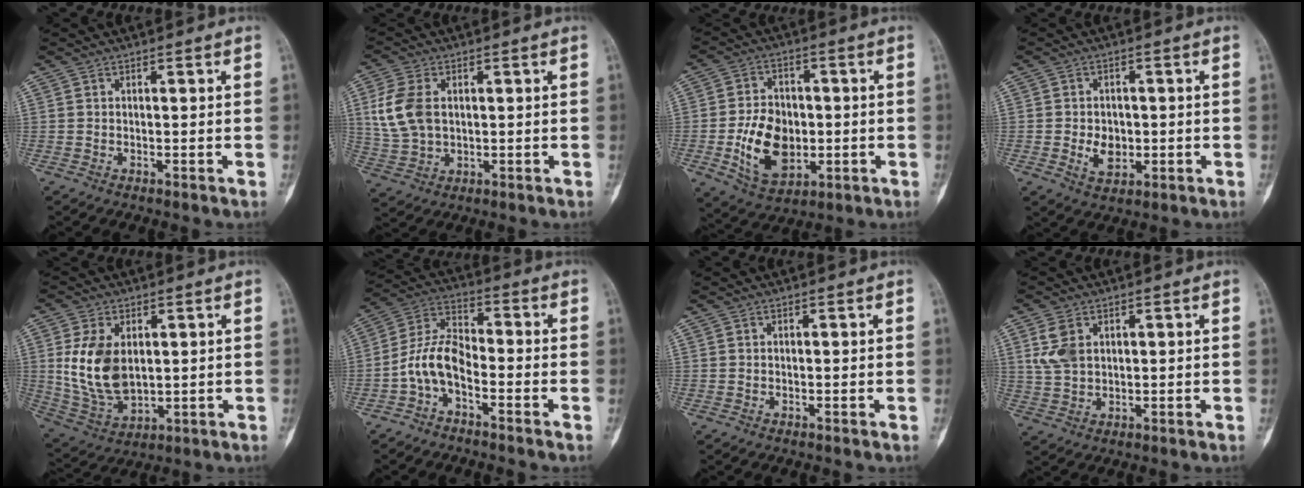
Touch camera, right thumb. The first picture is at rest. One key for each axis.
{"total": 9.7, "fx": 1.7, "fy": 6.5, "fz": 6.9, "tx": -0.150, "ty": 0.001, "tz": 0.042}
{"total": 12.9, "fx": -2.0, "fy": 9.0, "fz": 9.0, "tx": -0.121, "ty": 0.005, "tz": -0.025}
{"total": 5.1, "fx": -0.8, "fy": 3.8, "fz": 3.3, "tx": -0.032, "ty": 0.002, "tz": -0.008}
{"total": 12.6, "fx": 1.9, "fy": 7.9, "fz": 9.6, "tx": -0.175, "ty": -0.014, "tz": 0.053}
{"total": 8.2, "fx": -3.3, "fy": 4.3, "fz": 6.2, "tx": -0.122, "ty": 0.046, "tz": -0.077}
{"total": 0.0}
{"total": 5.6, "fx": 2.0, "fy": 3.7, "fz": 3.7, "tx": -0.073, "ty": -0.001, "tz": 0.048}